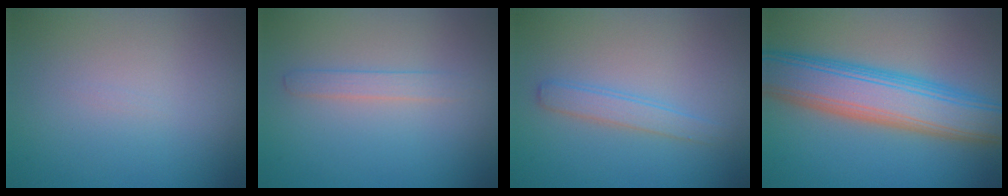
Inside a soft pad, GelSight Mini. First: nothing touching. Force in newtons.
{"total": 1.4, "press": 1.4, "slide": 0.0}
{"total": 2.0, "press": 2.0, "slide": 0.0}
{"total": 9.1, "press": 9.1, "slide": 0.5}